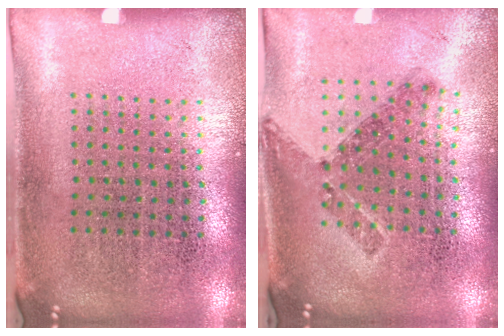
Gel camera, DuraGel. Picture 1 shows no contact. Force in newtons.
{"total": 0.9, "press": 0.8, "slide": 0.4}